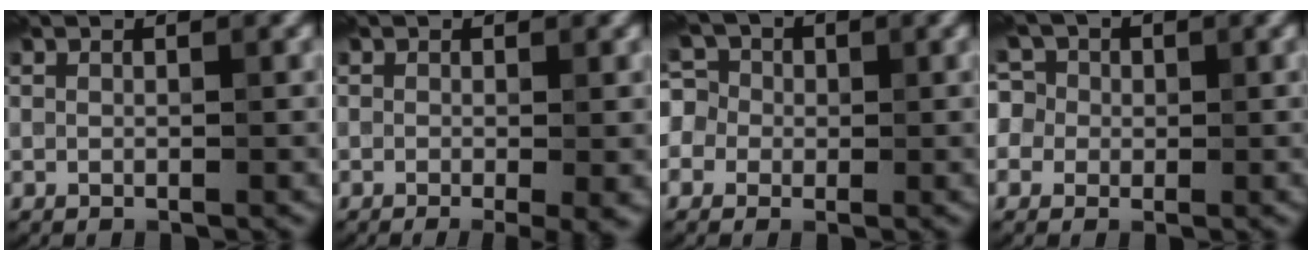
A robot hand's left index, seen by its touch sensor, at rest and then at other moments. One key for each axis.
{"total": 2.8, "fx": -0.7, "fy": 0.8, "fz": 2.6, "tx": -0.031, "ty": -0.012, "tz": -0.006}
{"total": 5.0, "fx": -0.3, "fy": 4.8, "fz": 1.4, "tx": -0.026, "ty": 0.028, "tz": -0.047}
{"total": 5.6, "fx": 0.9, "fy": 5.2, "fz": 1.8, "tx": -0.027, "ty": 0.043, "tz": -0.030}